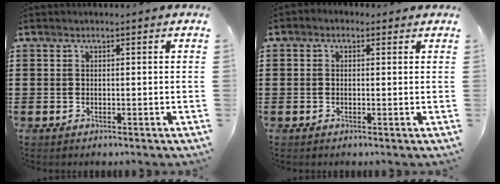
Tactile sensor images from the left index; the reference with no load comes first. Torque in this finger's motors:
{"motor_torque": [2.14, 0.00, 0.17, 0.07]}